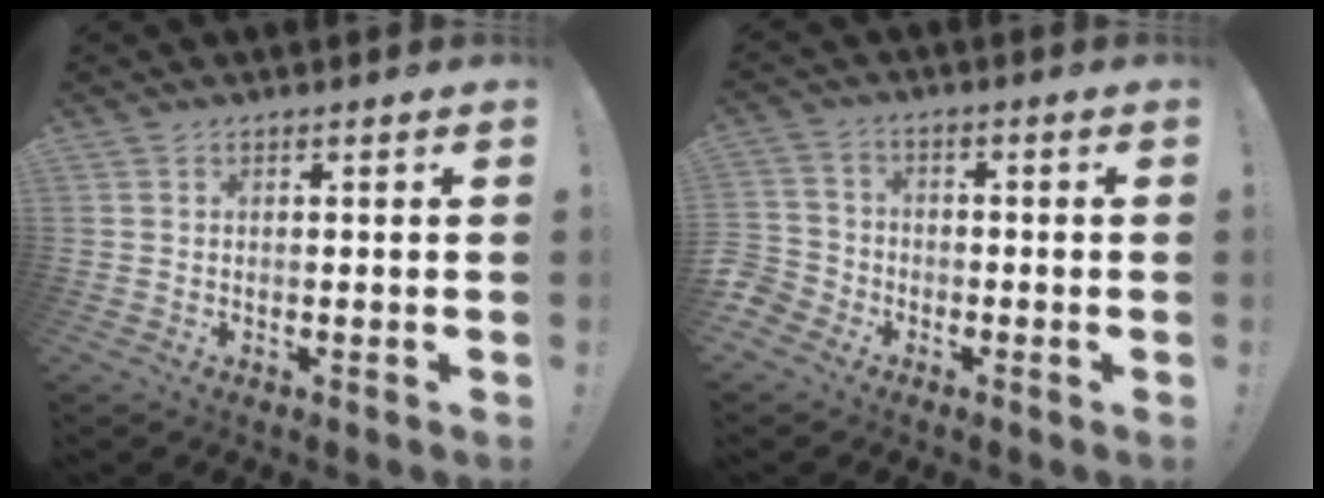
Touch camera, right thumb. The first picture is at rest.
{"total": 5.5, "force": [-3.3, 4.3, 1.0], "torque": [-0.029, 0.028, -0.063]}